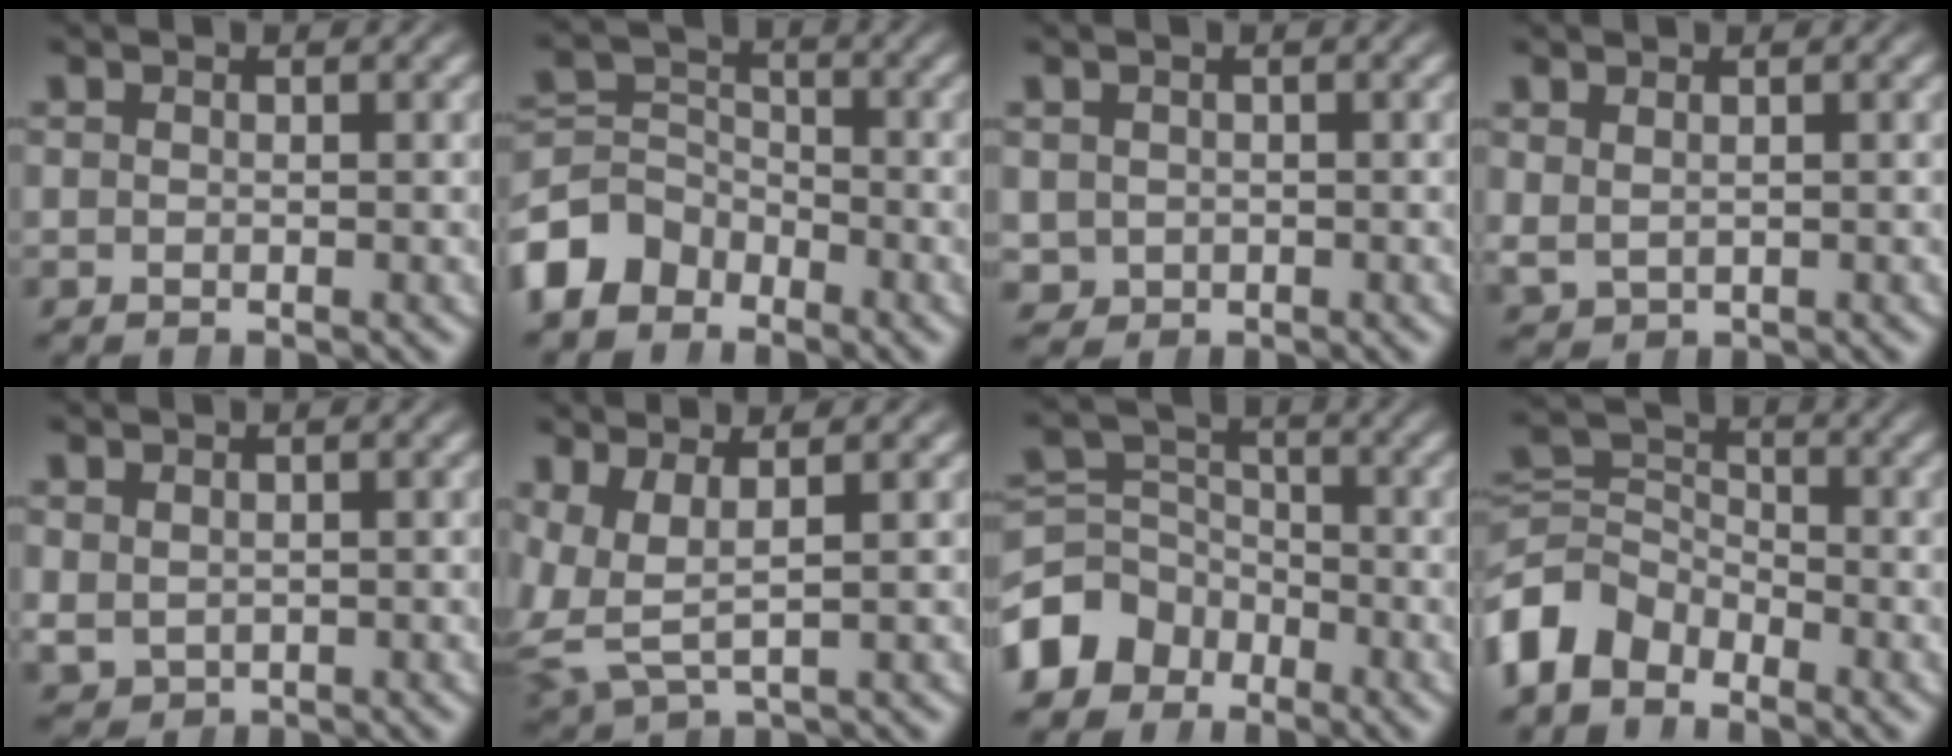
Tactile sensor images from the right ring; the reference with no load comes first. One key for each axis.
{"total": 6.4, "fx": -2.9, "fy": 5.3, "fz": 2.2, "tx": -0.051, "ty": -0.026, "tz": -0.045}
{"total": 4.2, "fx": -0.8, "fy": 3.9, "fz": 1.4, "tx": -0.047, "ty": -0.033, "tz": 0.005}
{"total": 1.2, "fx": 0.9, "fy": 0.7, "fz": 0.4, "tx": -0.008, "ty": -0.003, "tz": 0.029}
{"total": 2.0, "fx": 0.1, "fy": 1.8, "fz": 0.6, "tx": -0.017, "ty": -0.018, "tz": 0.021}
{"total": 5.5, "fx": 0.5, "fy": 4.5, "fz": 3.2, "tx": -0.105, "ty": -0.022, "tz": 0.020}
{"total": 6.9, "fx": -2.7, "fy": 5.9, "fz": 2.5, "tx": -0.045, "ty": -0.029, "tz": -0.043}
{"total": 7.4, "fx": -2.1, "fy": 6.2, "fz": 3.4, "tx": -0.075, "ty": -0.026, "tz": -0.037}